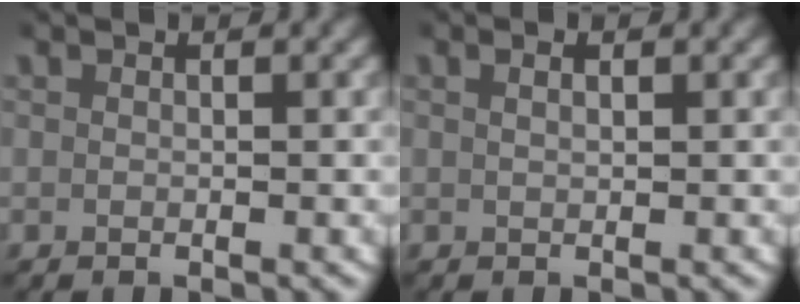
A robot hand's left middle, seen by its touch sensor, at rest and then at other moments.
{"total": 0.6, "force": [0.3, 0.2, 0.5], "torque": [-0.006, 0.000, 0.004]}